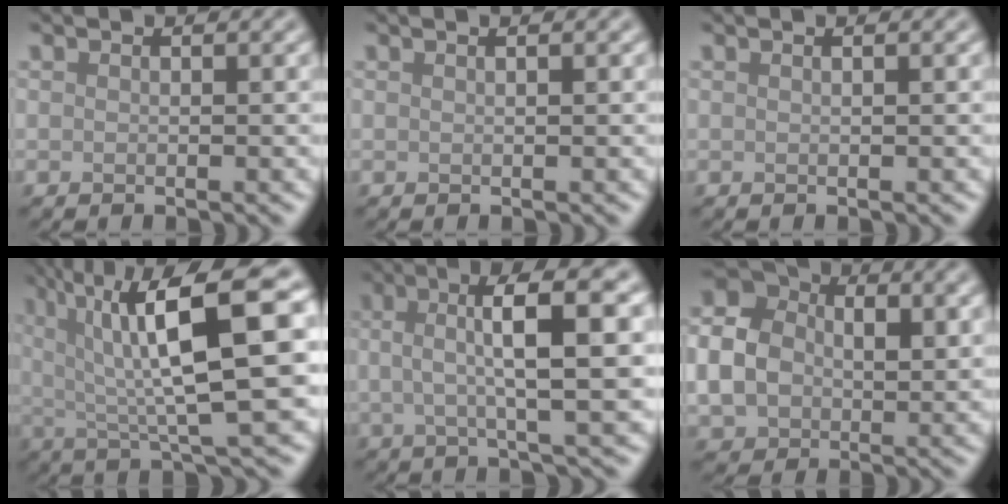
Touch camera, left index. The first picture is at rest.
{"total": 1.0, "force": [0.5, 0.3, 0.8], "torque": [-0.010, 0.003, 0.003]}
{"total": 0.7, "force": [0.4, 0.2, 0.6], "torque": [-0.006, 0.005, 0.002]}
{"total": 12.5, "force": [3.5, 3.0, 11.6], "torque": [-0.167, 0.019, 0.059]}
{"total": 8.2, "force": [1.7, 1.7, 7.8], "torque": [-0.111, 0.021, 0.022]}
{"total": 8.2, "force": [0.4, 6.3, 5.3], "torque": [-0.116, 0.000, 0.006]}